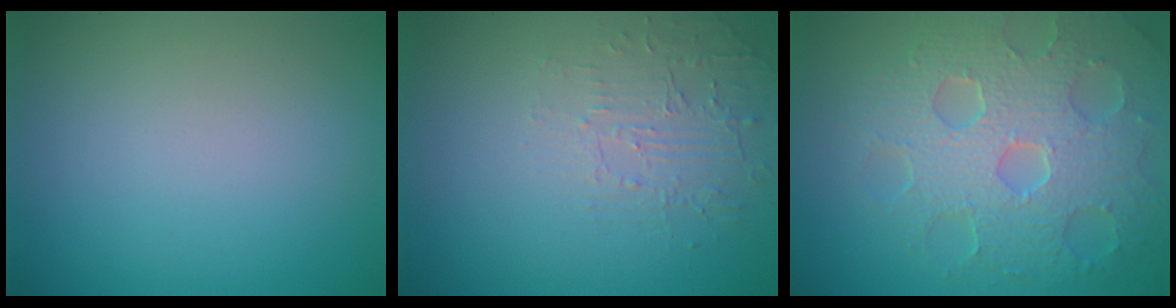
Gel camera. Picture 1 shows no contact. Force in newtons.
{"total": 1.9, "press": 0.8, "slide": 1.7}
{"total": 8.2, "press": 5.8, "slide": 5.8}